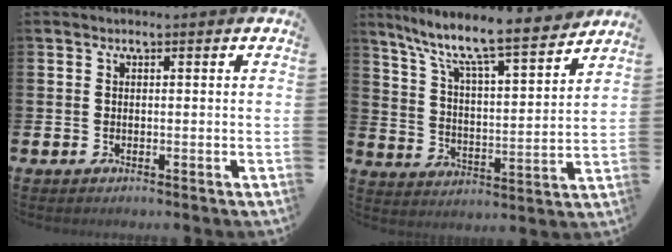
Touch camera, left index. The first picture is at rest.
{"total": 9.1, "force": [8.1, 0.7, 4.2], "torque": [-0.112, -0.063, 0.129]}